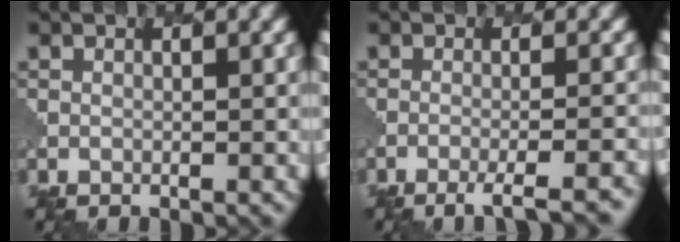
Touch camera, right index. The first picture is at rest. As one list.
[{"total": 4.5, "force": [-3.0, 0.9, 3.3], "torque": [-0.040, 0.004, -0.048]}]